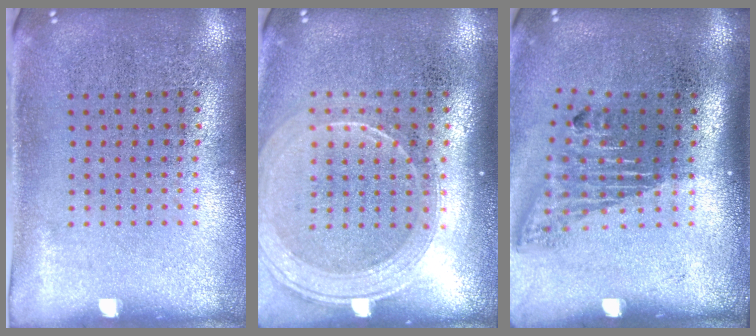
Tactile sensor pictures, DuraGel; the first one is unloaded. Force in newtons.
{"total": 1.8, "press": 1.6, "slide": 0.7}
{"total": 1.6, "press": 1.1, "slide": 1.1}